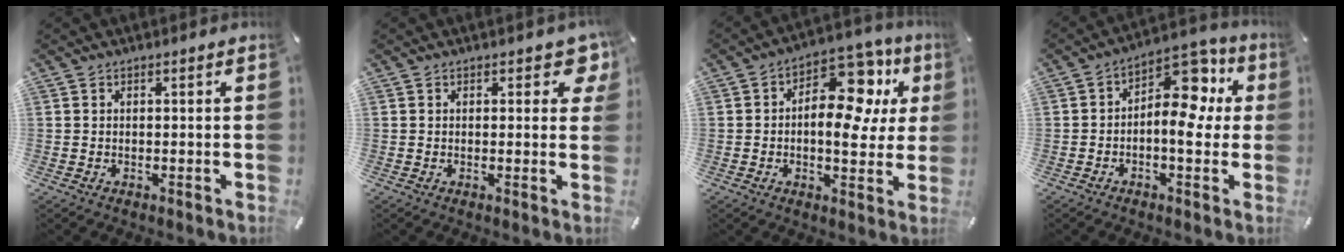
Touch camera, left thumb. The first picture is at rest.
{"total": 5.9, "force": [3.2, 3.0, 3.9], "torque": [-0.027, -0.019, 0.049]}
{"total": 15.2, "force": [4.6, 9.1, 11.3], "torque": [-0.151, -0.037, 0.081]}
{"total": 11.3, "force": [1.5, 7.0, 8.7], "torque": [-0.109, -0.026, 0.025]}